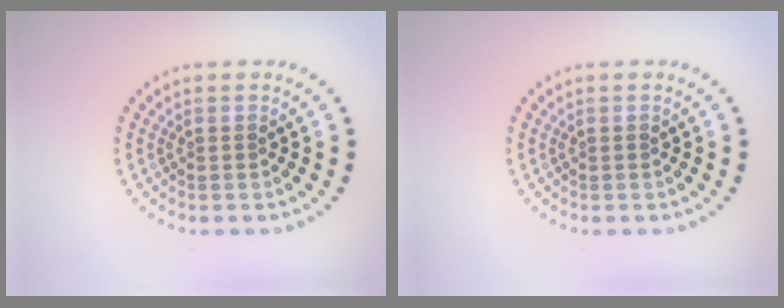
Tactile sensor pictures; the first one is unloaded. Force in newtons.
{"total": 0.0}